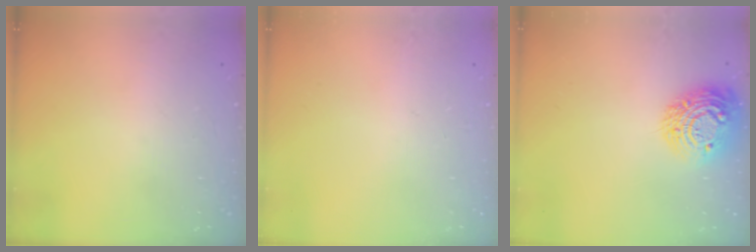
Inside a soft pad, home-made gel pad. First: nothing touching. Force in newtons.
{"total": 0.0}
{"total": 15.8, "press": 15.8, "slide": 1.1}